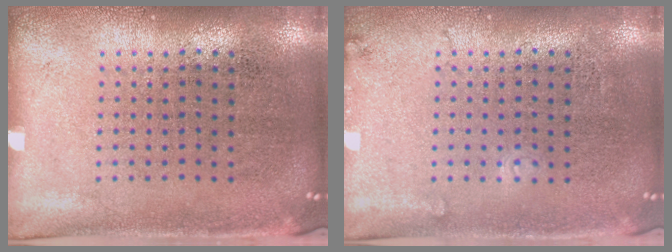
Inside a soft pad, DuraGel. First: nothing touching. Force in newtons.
{"total": 1.2, "press": 1.2, "slide": 0.1}